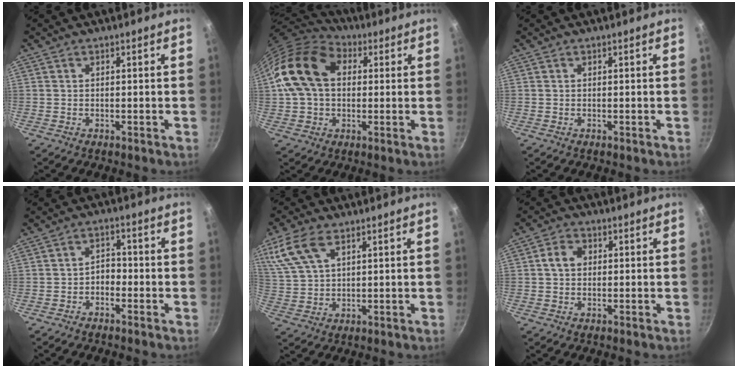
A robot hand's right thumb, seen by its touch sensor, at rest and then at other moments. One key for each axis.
{"total": 17.2, "fx": 3.0, "fy": 12.4, "fz": 11.5, "tx": -0.191, "ty": 0.027, "tz": 0.039}
{"total": 0.0}
{"total": 3.0, "fx": -1.4, "fy": 2.1, "fz": 1.7, "tx": -0.009, "ty": 0.020, "tz": -0.028}
{"total": 10.9, "fx": 5.7, "fy": 5.6, "fz": 7.4, "tx": -0.151, "ty": 0.002, "tz": 0.119}
{"total": 3.9, "fx": 0.5, "fy": 3.0, "fz": 2.4, "tx": -0.034, "ty": 0.010, "tz": 0.002}